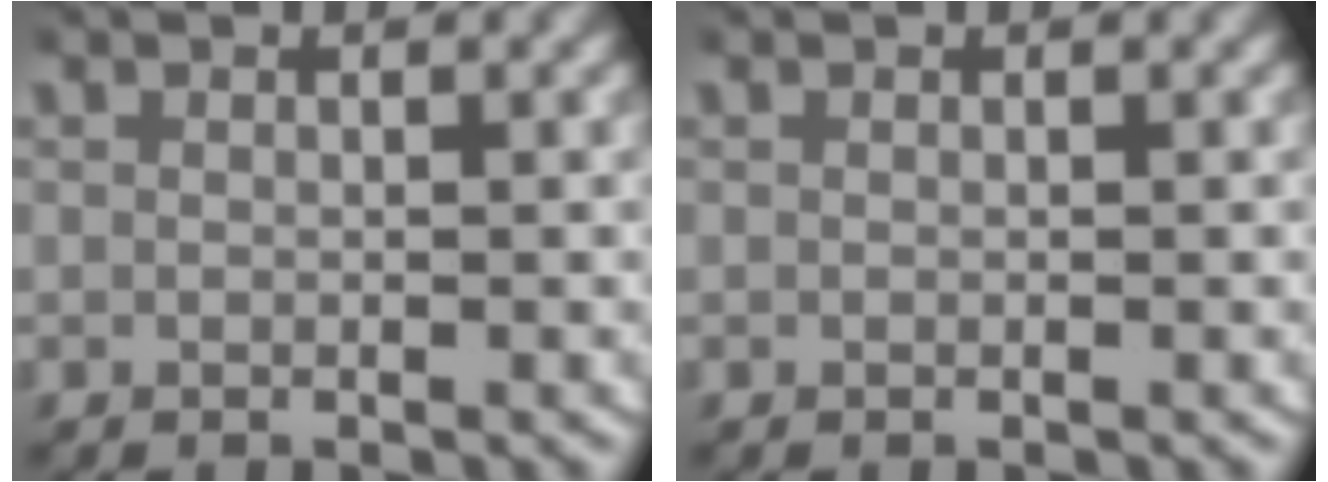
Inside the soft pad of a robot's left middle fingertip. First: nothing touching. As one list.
[{"total": 0.0}]